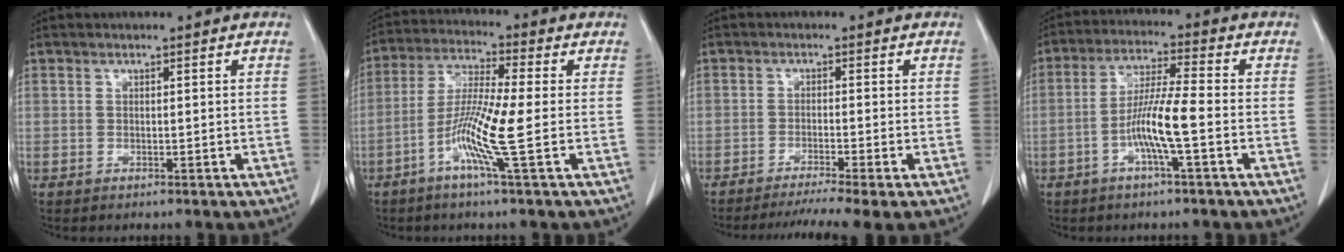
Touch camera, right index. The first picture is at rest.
{"total": 9.6, "force": [-2.9, -0.8, 9.1], "torque": [-0.183, -0.011, -0.065]}
{"total": 7.1, "force": [-5.6, -0.9, 4.3], "torque": [-0.064, -0.014, -0.088]}
{"total": 7.9, "force": [-2.4, -0.1, 7.5], "torque": [-0.151, 0.004, -0.049]}